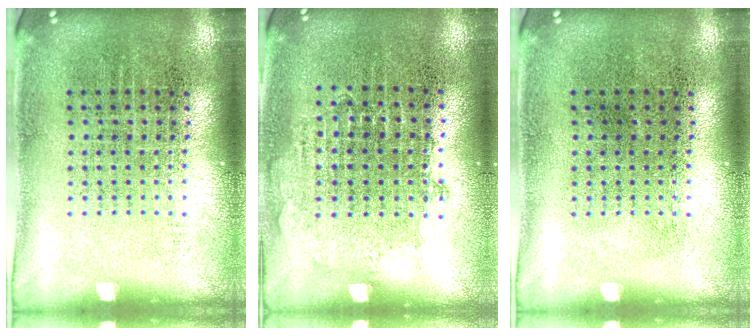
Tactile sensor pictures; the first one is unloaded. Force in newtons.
{"total": 0.8, "press": 0.8, "slide": 0.2}
{"total": 0.0}